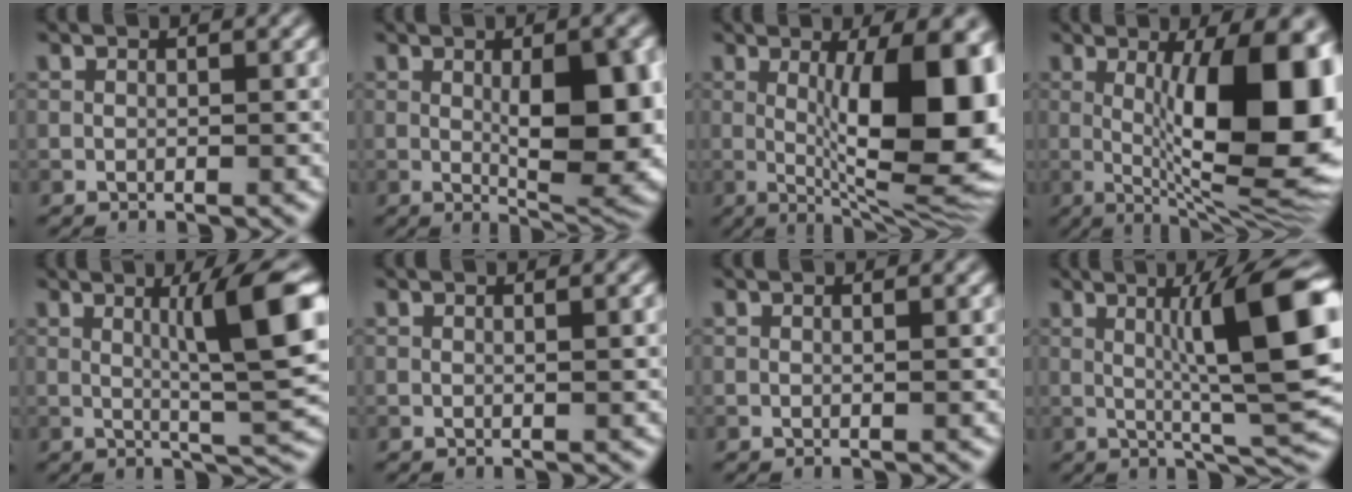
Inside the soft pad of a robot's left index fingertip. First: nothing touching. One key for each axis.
{"total": 10.4, "fx": 0.1, "fy": 3.5, "fz": 9.7, "tx": -0.134, "ty": -0.011, "tz": 0.011}
{"total": 12.5, "fx": 0.5, "fy": 3.3, "fz": 12.1, "tx": -0.162, "ty": -0.008, "tz": 0.009}
{"total": 14.1, "fx": 1.0, "fy": 4.1, "fz": 13.4, "tx": -0.169, "ty": -0.003, "tz": 0.014}
{"total": 7.7, "fx": 1.8, "fy": 0.9, "fz": 7.5, "tx": -0.105, "ty": -0.001, "tz": 0.031}
{"total": 1.4, "fx": 0.3, "fy": 0.4, "fz": 1.3, "tx": -0.013, "ty": 0.005, "tz": 0.001}
{"total": 0.7, "fx": 0.2, "fy": 0.2, "fz": 0.6, "tx": -0.005, "ty": 0.002, "tz": 0.001}
{"total": 10.6, "fx": 1.6, "fy": 1.6, "fz": 10.3, "tx": -0.137, "ty": 0.001, "tz": 0.030}